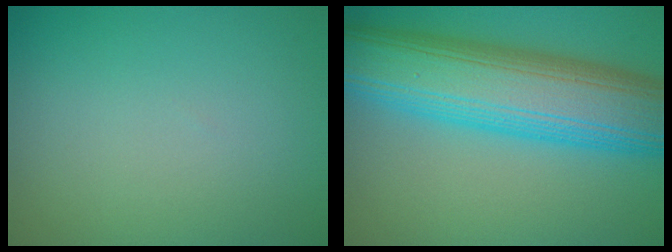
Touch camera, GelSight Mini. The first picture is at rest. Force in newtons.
{"total": 12.5, "press": 12.5, "slide": 0.0}